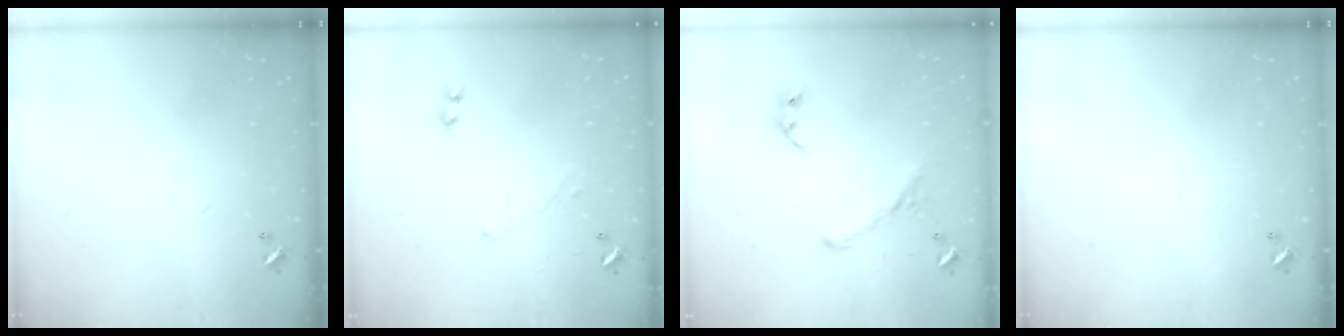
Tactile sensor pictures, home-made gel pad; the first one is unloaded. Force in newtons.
{"total": 0.7, "press": 0.7, "slide": 0.3}
{"total": 1.6, "press": 1.1, "slide": 1.2}
{"total": 0.0}